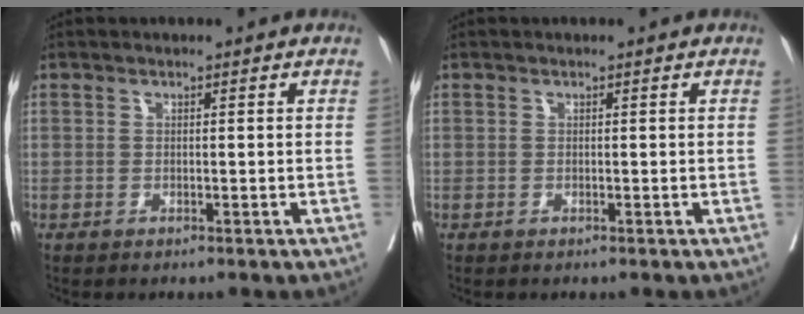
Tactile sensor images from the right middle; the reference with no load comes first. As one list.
[{"total": 0.0}]